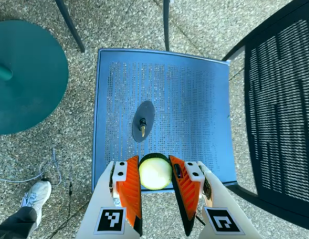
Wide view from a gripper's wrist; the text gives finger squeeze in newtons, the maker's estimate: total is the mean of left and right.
{"total": 11.4, "left": 11.0, "right": 11.8}